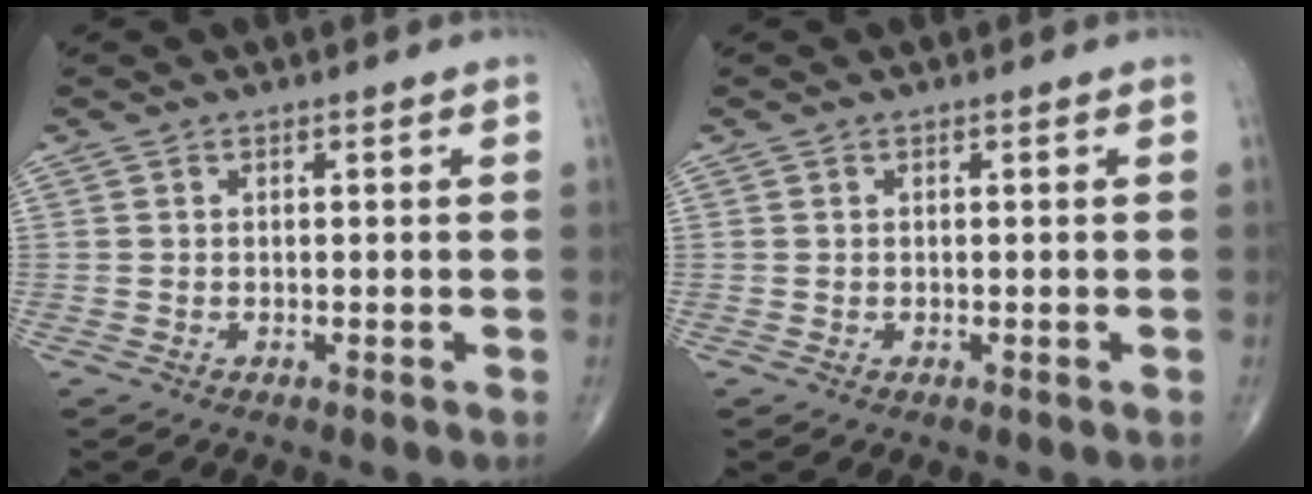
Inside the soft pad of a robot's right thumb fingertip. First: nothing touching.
{"total": 0.0}